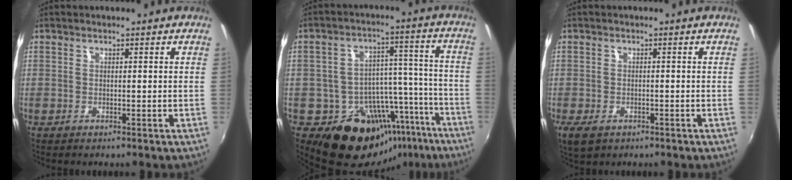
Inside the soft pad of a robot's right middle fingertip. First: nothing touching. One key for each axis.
{"total": 19.5, "fx": -14.2, "fy": 11.3, "fz": 7.0, "tx": -0.116, "ty": 0.056, "tz": -0.181}
{"total": 4.7, "fx": -2.7, "fy": 2.6, "fz": 2.9, "tx": -0.065, "ty": -0.019, "tz": -0.045}